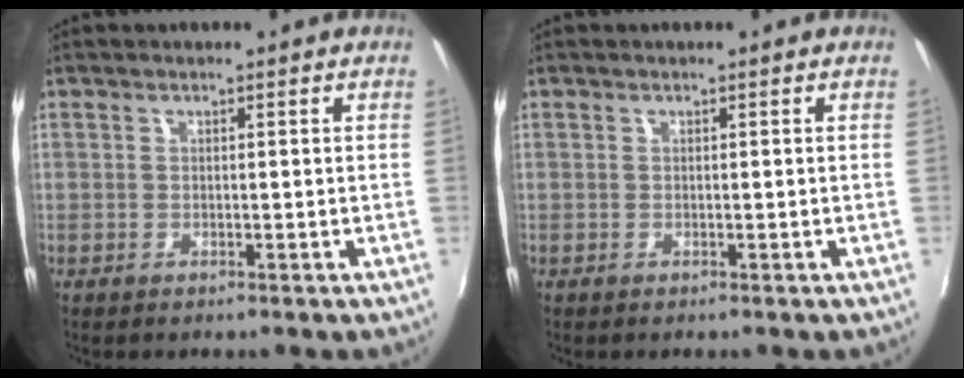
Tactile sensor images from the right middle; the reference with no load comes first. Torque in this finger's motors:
{"motor_torque": [0.00, 0.00, -0.02, 0.01]}